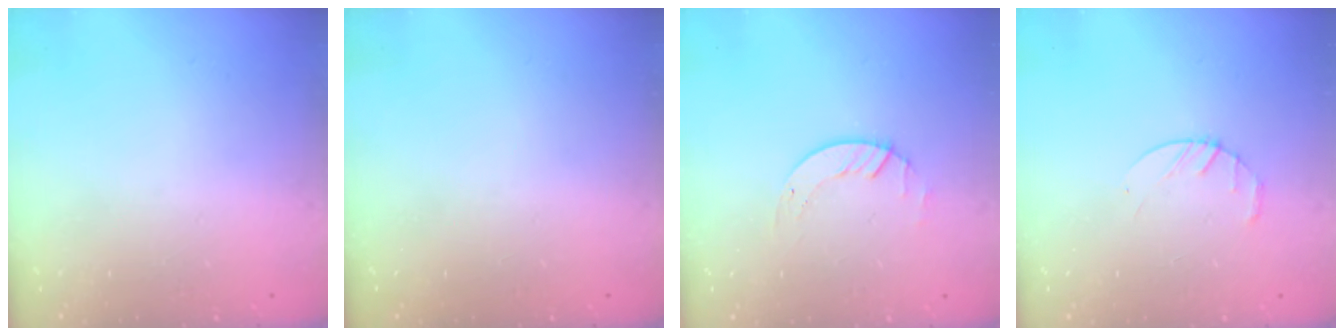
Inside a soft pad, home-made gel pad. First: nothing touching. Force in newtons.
{"total": 0.0}
{"total": 2.0, "press": 2.0, "slide": 0.2}
{"total": 3.2, "press": 3.2, "slide": 0.5}